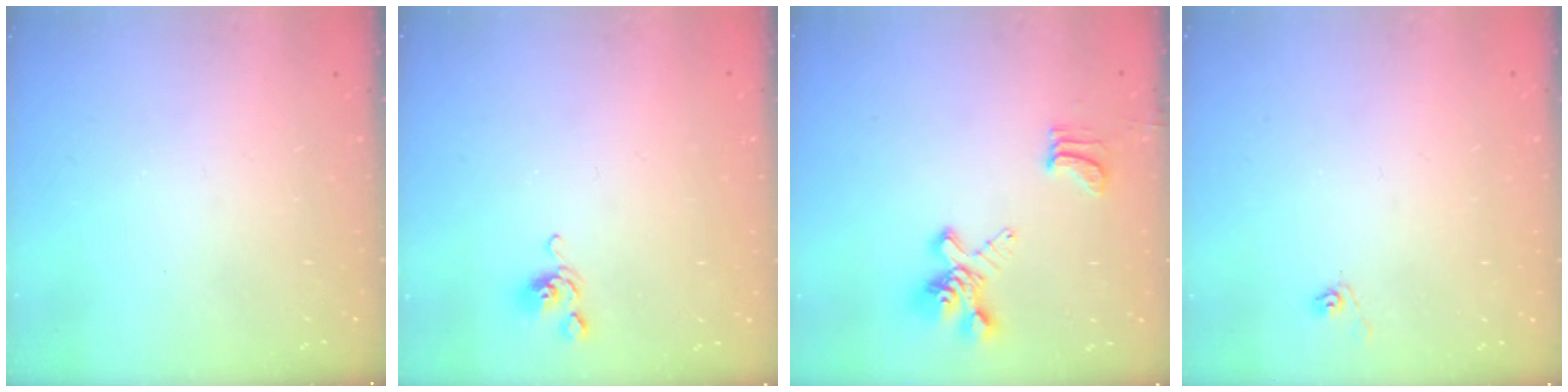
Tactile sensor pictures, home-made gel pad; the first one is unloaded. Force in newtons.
{"total": 4.8, "press": 4.7, "slide": 0.2}
{"total": 4.6, "press": 4.3, "slide": 1.7}
{"total": 4.9, "press": 4.9, "slide": 0.3}